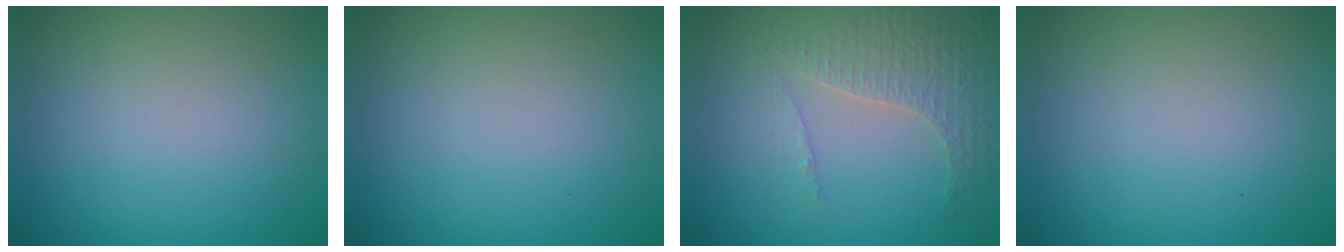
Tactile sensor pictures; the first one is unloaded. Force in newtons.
{"total": 0.0}
{"total": 4.3, "press": 3.0, "slide": 3.0}
{"total": 0.0}